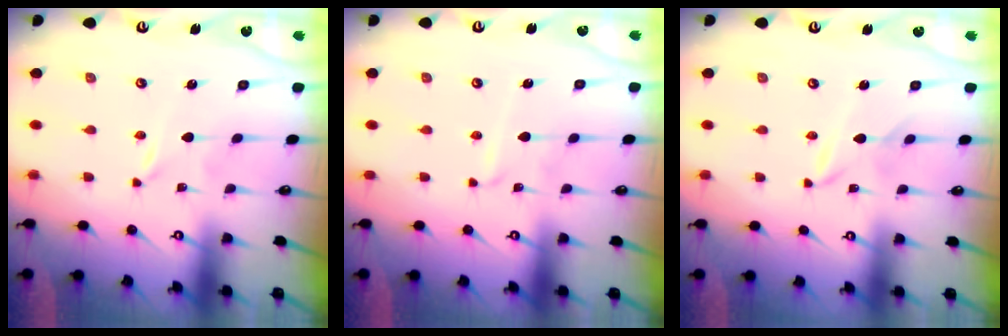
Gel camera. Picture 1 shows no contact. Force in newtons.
{"total": 2.9, "press": 2.9, "slide": 0.4}
{"total": 2.7, "press": 2.7, "slide": 0.4}